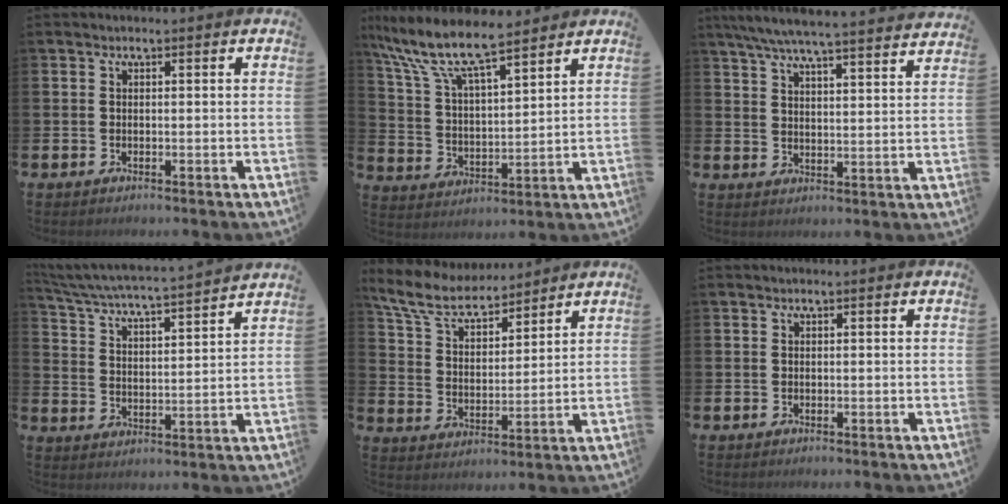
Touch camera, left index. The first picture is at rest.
{"total": 9.7, "force": [8.5, 2.0, 4.2], "torque": [-0.122, -0.047, 0.149]}
{"total": 6.8, "force": [6.4, 0.1, 2.2], "torque": [-0.059, -0.044, 0.112]}
{"total": 5.0, "force": [4.8, -0.2, 1.5], "torque": [-0.054, -0.046, 0.075]}
{"total": 7.9, "force": [7.1, 2.3, 2.5], "torque": [-0.084, -0.038, 0.128]}
{"total": 0.0}